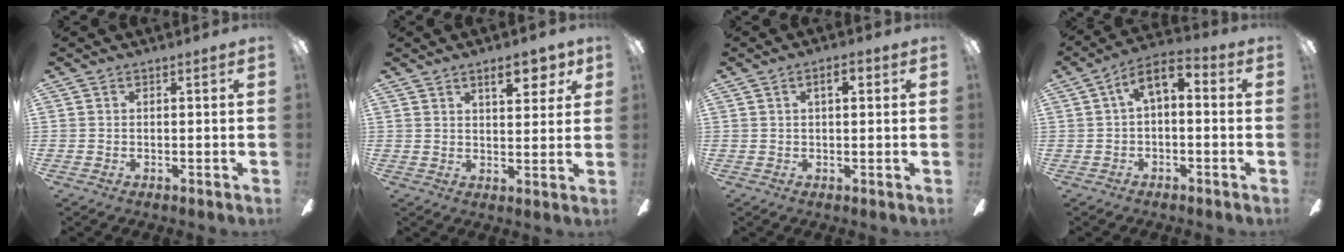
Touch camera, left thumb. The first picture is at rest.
{"total": 7.8, "force": [4.7, 3.0, 5.4], "torque": [-0.069, -0.015, 0.074]}
{"total": 3.9, "force": [1.7, 1.6, 3.2], "torque": [-0.042, -0.002, 0.022]}
{"total": 6.6, "force": [1.2, 3.3, 5.5], "torque": [-0.089, 0.002, 0.020]}